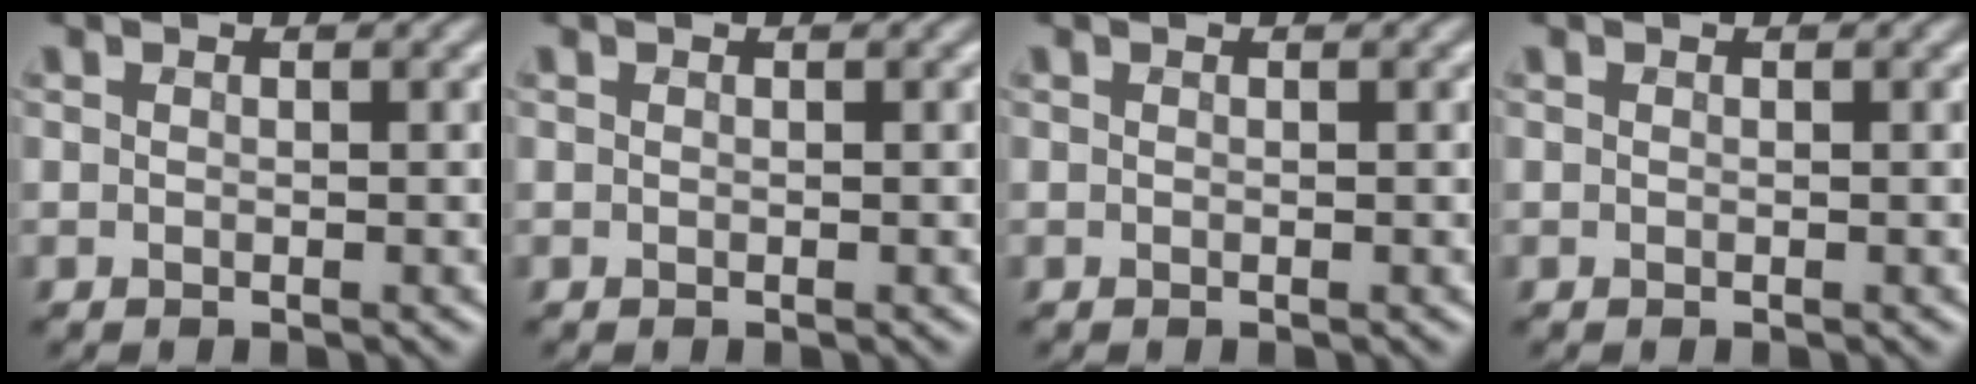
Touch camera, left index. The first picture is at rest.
{"total": 0.0}
{"total": 0.0}
{"total": 0.0}